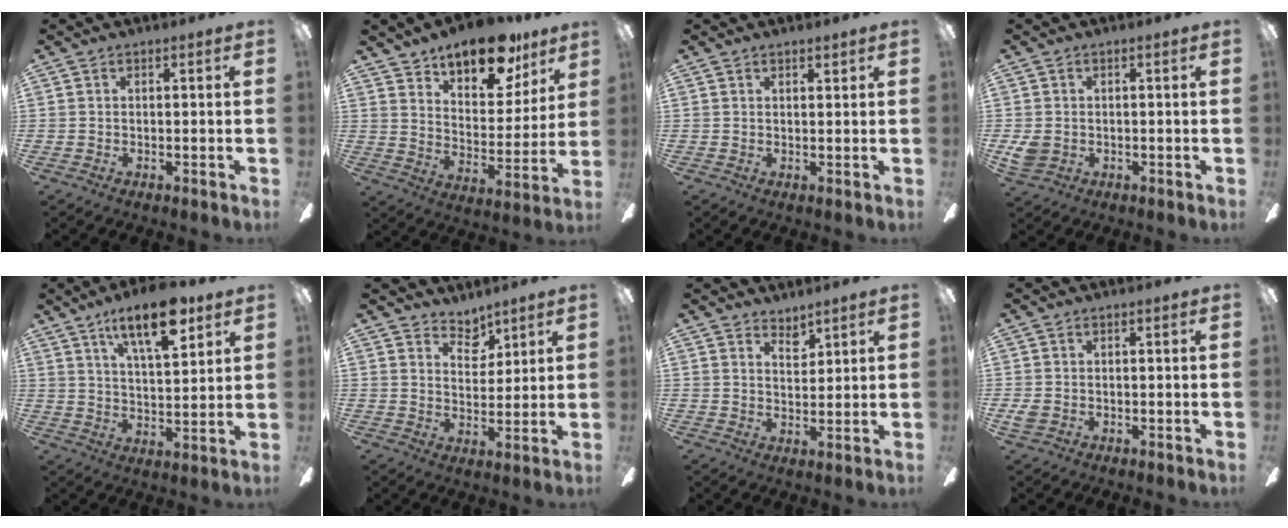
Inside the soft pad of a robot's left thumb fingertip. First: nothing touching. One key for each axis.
{"total": 16.1, "fx": 12.5, "fy": 6.1, "fz": 8.1, "tx": -0.122, "ty": -0.071, "tz": 0.215}
{"total": 1.4, "fx": 1.3, "fy": 0.3, "fz": 0.5, "tx": -0.003, "ty": -0.005, "tz": 0.022}
{"total": 3.3, "fx": -0.2, "fy": 2.6, "fz": 1.9, "tx": -0.040, "ty": 0.005, "tz": -0.003}
{"total": 14.5, "fx": 9.2, "fy": 5.1, "fz": 10.1, "tx": -0.161, "ty": -0.036, "tz": 0.153}
{"total": 5.5, "fx": 4.6, "fy": 2.6, "fz": 1.4, "tx": -0.018, "ty": -0.026, "tz": 0.083}
{"total": 4.0, "fx": 3.6, "fy": 1.4, "fz": 1.0, "tx": -0.004, "ty": -0.023, "tz": 0.062}
{"total": 2.0, "fx": -0.5, "fy": 1.4, "fz": 1.2, "tx": -0.029, "ty": 0.001, "tz": -0.011}